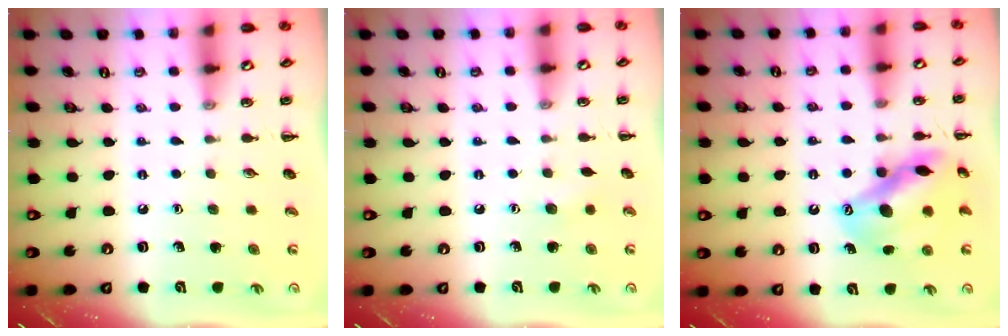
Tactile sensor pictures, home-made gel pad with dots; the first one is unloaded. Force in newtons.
{"total": 3.5, "press": 3.4, "slide": 1.0}
{"total": 14.1, "press": 13.6, "slide": 3.7}